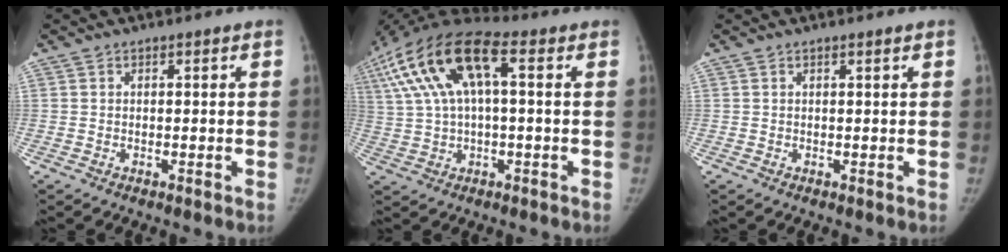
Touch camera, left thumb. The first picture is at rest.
{"total": 18.7, "force": [5.1, 7.7, 16.3], "torque": [-0.335, 0.045, 0.085]}
{"total": 0.6, "force": [0.4, -0.1, 0.5], "torque": [-0.009, 0.000, 0.008]}